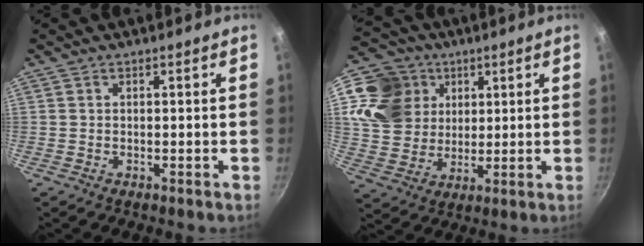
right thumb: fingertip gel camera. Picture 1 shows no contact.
{"total": 15.3, "force": [5.6, 13.0, 5.6], "torque": [-0.088, -0.006, 0.107]}